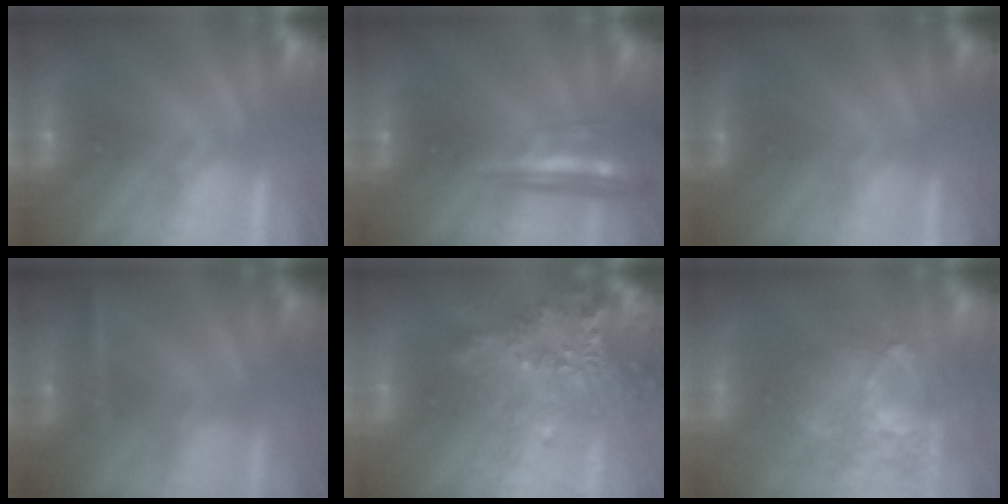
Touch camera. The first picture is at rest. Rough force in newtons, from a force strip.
{"total": 7.6}
{"total": 2.5}
{"total": 2.4}
{"total": 7.6}
{"total": 7.6}